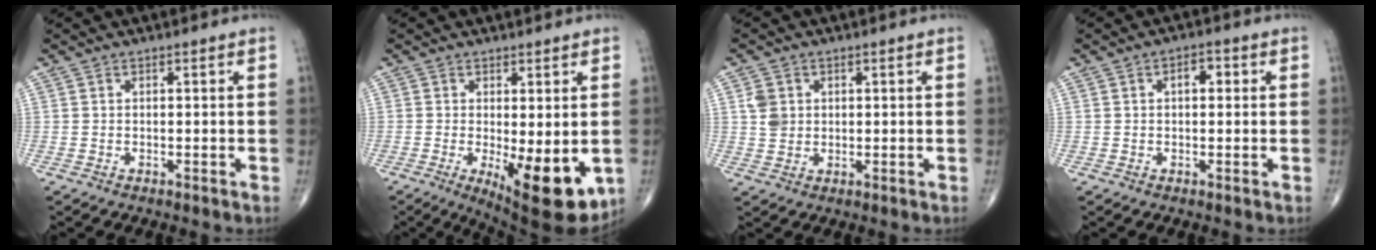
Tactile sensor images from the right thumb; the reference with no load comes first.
{"total": 12.5, "force": [-2.8, 4.4, 11.4], "torque": [-0.149, -0.026, -0.026]}
{"total": 3.6, "force": [0.9, 3.1, 1.7], "torque": [-0.017, -0.003, 0.020]}
{"total": 2.9, "force": [0.6, 1.7, 2.3], "torque": [-0.026, 0.009, 0.004]}